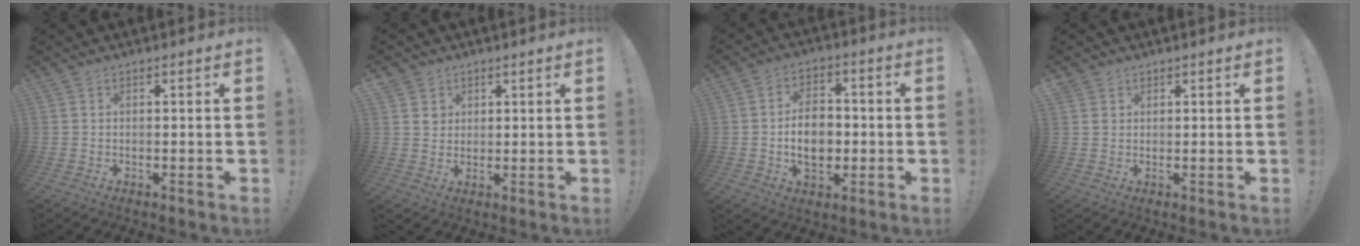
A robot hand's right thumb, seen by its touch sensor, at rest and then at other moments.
{"total": 5.5, "force": [2.6, 4.8, 0.6], "torque": [-0.001, -0.025, 0.049]}
{"total": 11.7, "force": [-1.3, 8.2, 8.2], "torque": [-0.140, 0.009, -0.022]}
{"total": 2.1, "force": [1.4, 1.6, 0.3], "torque": [0.006, -0.012, 0.024]}